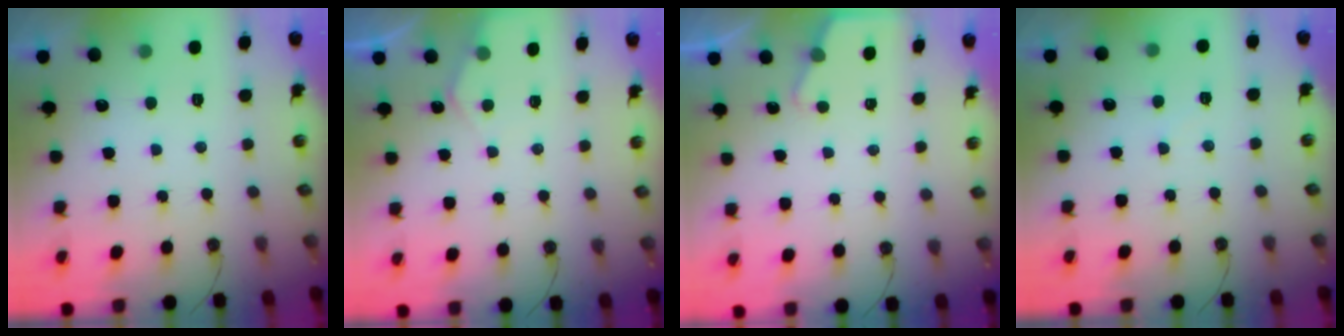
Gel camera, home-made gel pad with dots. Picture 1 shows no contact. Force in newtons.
{"total": 4.4, "press": 4.4, "slide": 0.6}
{"total": 2.2, "press": 2.2, "slide": 0.3}
{"total": 2.9, "press": 2.9, "slide": 0.5}